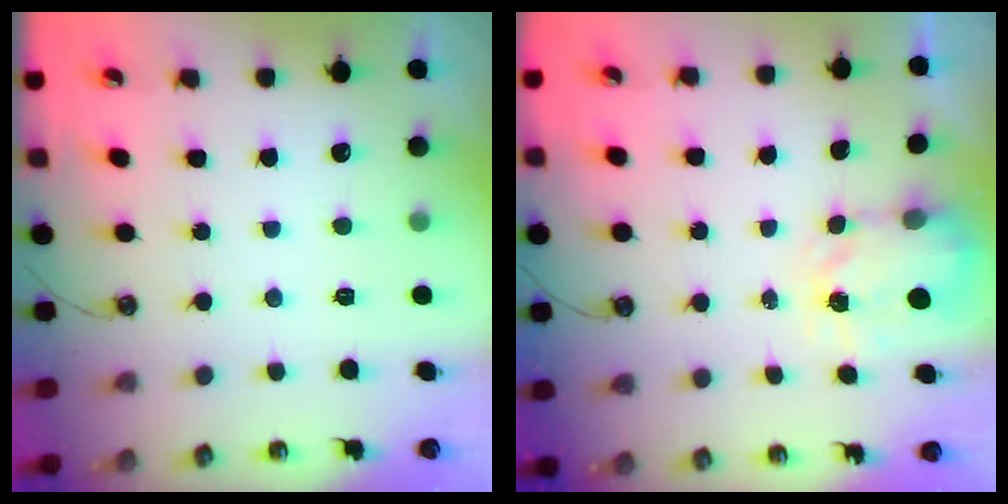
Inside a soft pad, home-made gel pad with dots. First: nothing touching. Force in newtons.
{"total": 3.8, "press": 3.7, "slide": 0.6}